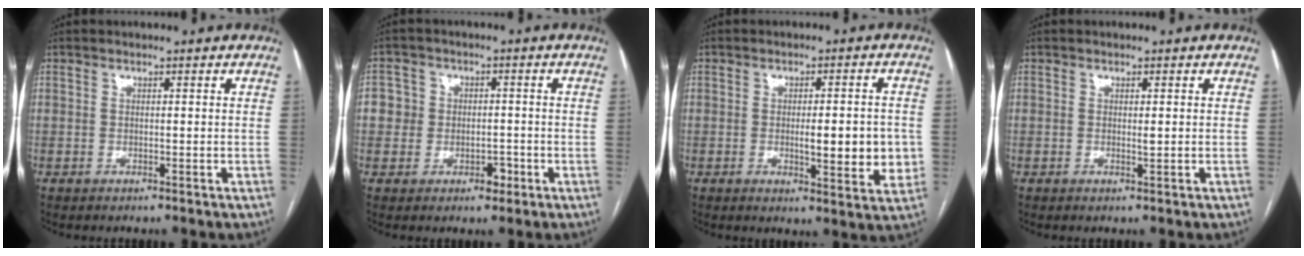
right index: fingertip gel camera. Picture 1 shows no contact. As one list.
[{"total": 5.1, "force": [-1.1, 4.6, 1.8], "torque": [-0.010, 0.016, -0.014]}, {"total": 8.4, "force": [-0.8, 2.1, 8.0], "torque": [-0.104, -0.005, -0.005]}, {"total": 0.7, "force": [0.1, 0.1, 0.7], "torque": [-0.013, -0.003, 0.002]}]